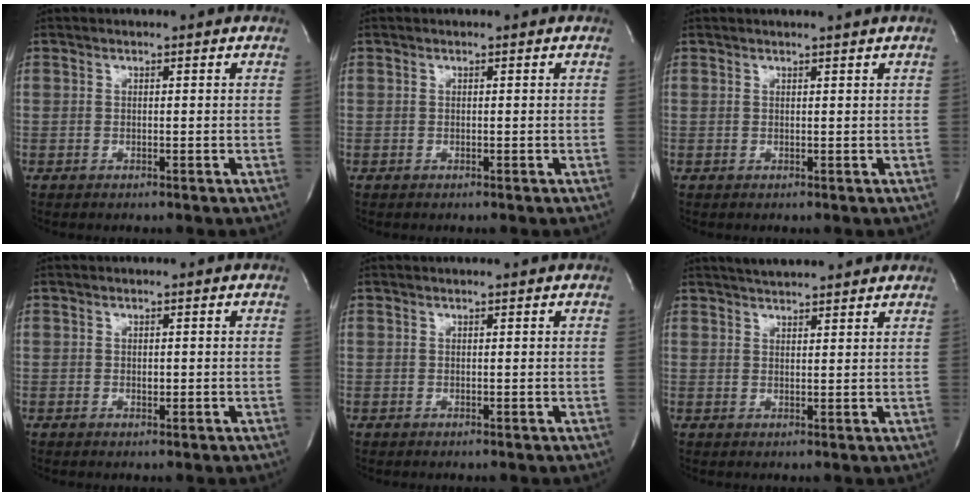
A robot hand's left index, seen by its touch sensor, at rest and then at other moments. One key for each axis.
{"total": 0.0}
{"total": 1.4, "fx": 1.2, "fy": -0.6, "fz": 0.5, "tx": -0.014, "ty": -0.007, "tz": 0.023}
{"total": 0.6, "fx": 0.0, "fy": 0.4, "fz": 0.4, "tx": -0.007, "ty": 0.000, "tz": 0.000}
{"total": 1.0, "fx": 0.9, "fy": -0.1, "fz": 0.3, "tx": -0.009, "ty": 0.003, "tz": 0.012}
{"total": 7.9, "fx": 7.2, "fy": 0.8, "fz": 3.1, "tx": -0.052, "ty": 0.024, "tz": 0.098}